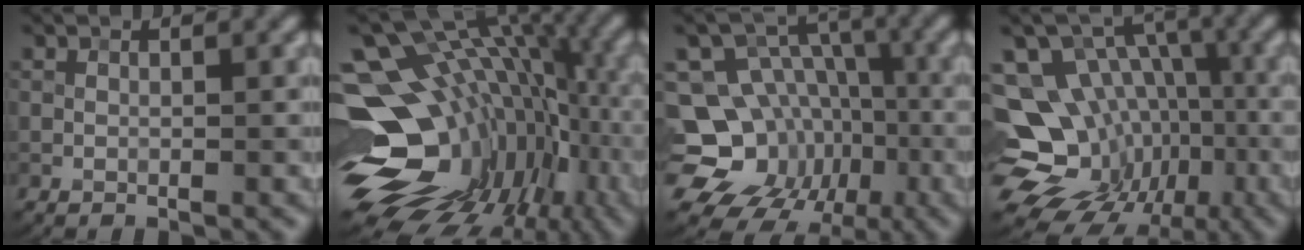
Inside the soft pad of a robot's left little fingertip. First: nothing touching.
{"total": 18.3, "force": [-2.5, 12.2, 13.4], "torque": [-0.191, 0.000, -0.007]}
{"total": 15.7, "force": [-5.6, 13.7, 5.4], "torque": [-0.109, -0.011, -0.106]}
{"total": 15.8, "force": [-4.9, 13.1, 7.5], "torque": [-0.147, 0.001, -0.069]}